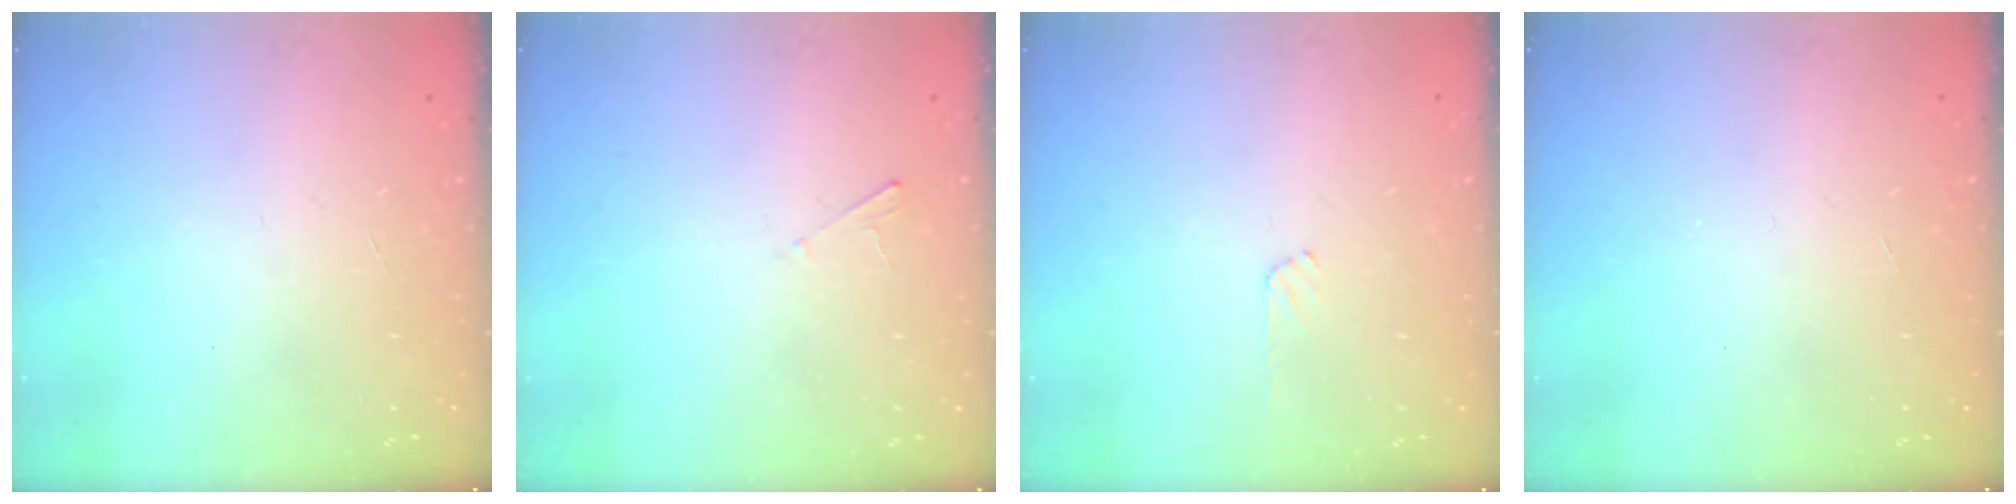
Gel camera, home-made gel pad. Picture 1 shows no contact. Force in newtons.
{"total": 2.0, "press": 2.0, "slide": 0.2}
{"total": 4.1, "press": 4.0, "slide": 0.5}
{"total": 0.0}